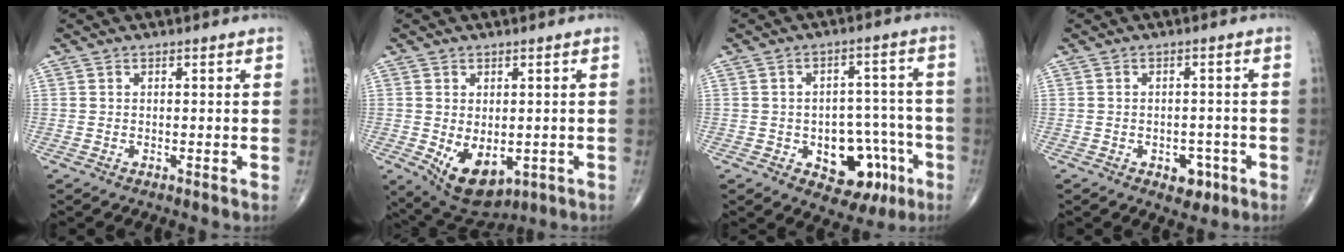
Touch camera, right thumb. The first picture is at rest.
{"total": 9.5, "force": [-2.2, 5.8, 7.3], "torque": [-0.097, -0.011, -0.012]}
{"total": 12.4, "force": [-4.9, 7.9, 8.2], "torque": [-0.061, 0.042, -0.056]}
{"total": 4.1, "force": [-1.9, 2.7, 2.4], "torque": [-0.011, 0.012, -0.022]}